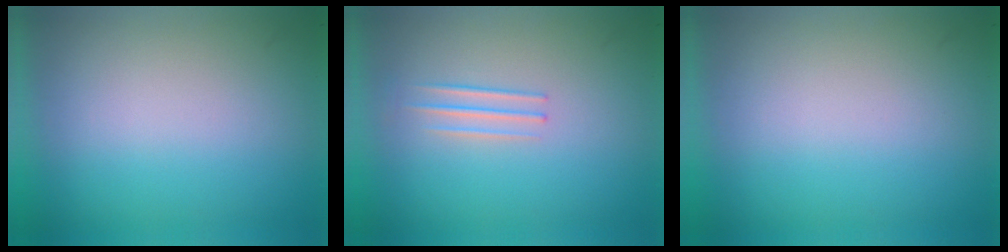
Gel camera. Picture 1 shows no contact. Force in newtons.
{"total": 1.3}
{"total": 0.0}